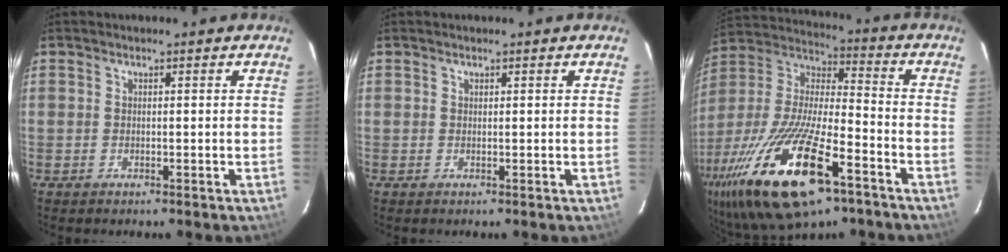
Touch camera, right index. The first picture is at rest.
{"total": 0.0}
{"total": 28.2, "force": [-15.2, 9.1, 21.9], "torque": [-0.436, -0.057, -0.271]}